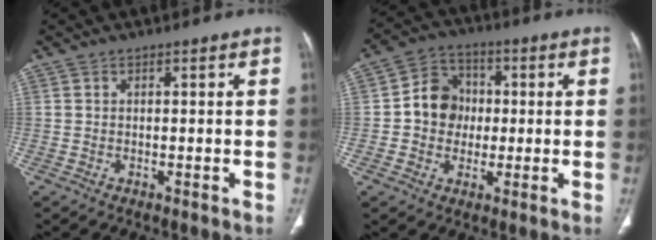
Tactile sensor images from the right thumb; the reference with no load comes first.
{"total": 9.2, "force": [-0.1, 8.2, 4.2], "torque": [-0.033, 0.019, -0.012]}